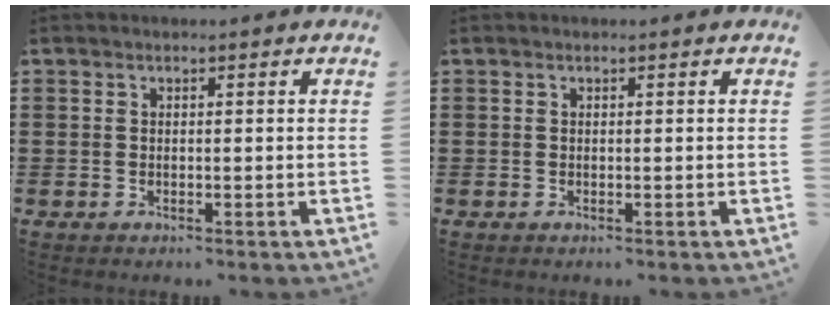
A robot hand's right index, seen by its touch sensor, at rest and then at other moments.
{"total": 0.0}